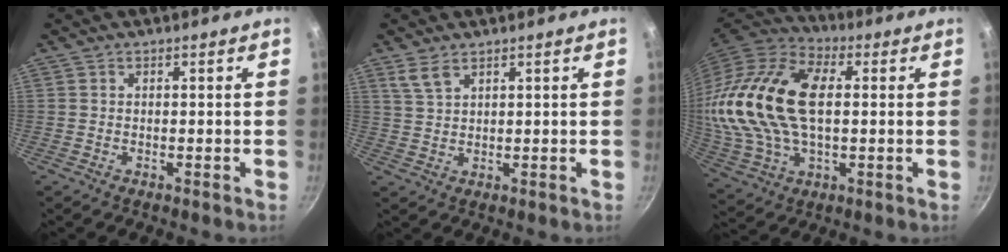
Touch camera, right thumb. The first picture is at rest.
{"total": 3.5, "force": [2.4, 1.5, 2.1], "torque": [-0.040, -0.011, 0.051]}
{"total": 23.3, "force": [3.0, 14.0, 18.4], "torque": [-0.354, 0.014, 0.052]}